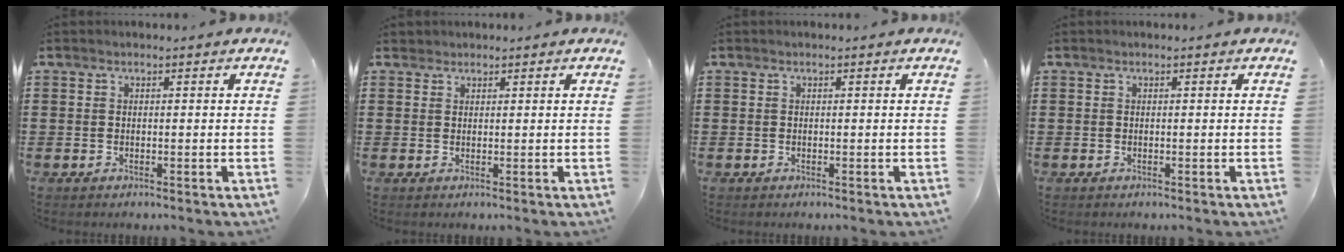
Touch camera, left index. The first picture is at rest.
{"total": 1.1, "force": [1.0, 0.4, 0.0], "torque": [-0.002, 0.002, 0.020]}
{"total": 0.0}
{"total": 0.0}